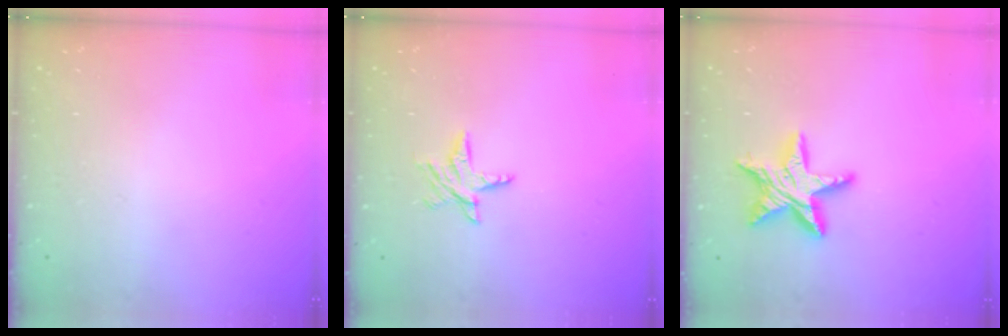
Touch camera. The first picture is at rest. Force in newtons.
{"total": 5.8, "press": 5.8, "slide": 0.5}
{"total": 13.9, "press": 13.9, "slide": 1.0}